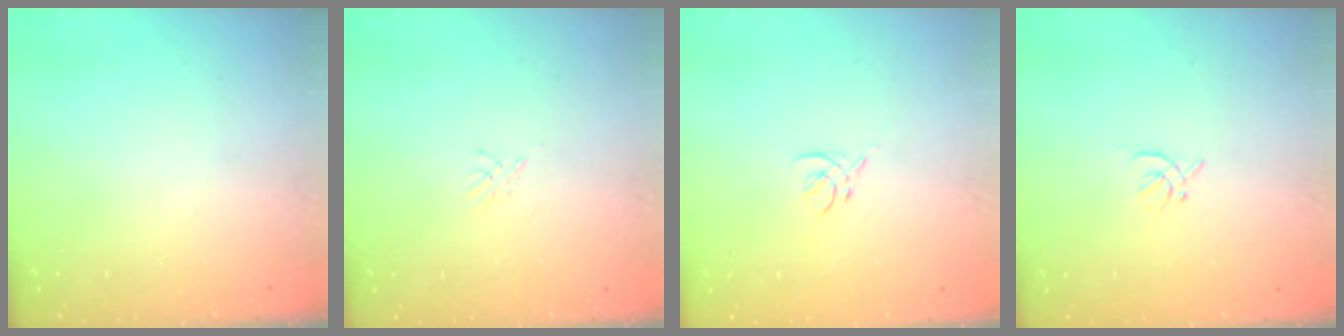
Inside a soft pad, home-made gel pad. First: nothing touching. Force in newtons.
{"total": 2.3, "press": 2.2, "slide": 0.3}
{"total": 2.7, "press": 2.6, "slide": 0.8}
{"total": 1.9, "press": 1.8, "slide": 0.5}